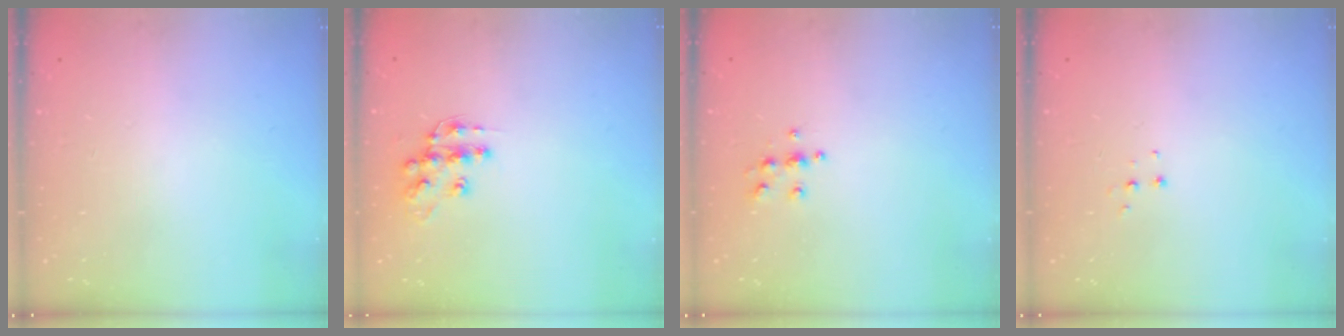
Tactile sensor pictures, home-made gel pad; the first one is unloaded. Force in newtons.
{"total": 10.6, "press": 10.6, "slide": 0.6}
{"total": 5.6, "press": 5.6, "slide": 0.6}
{"total": 3.9, "press": 3.9, "slide": 0.4}